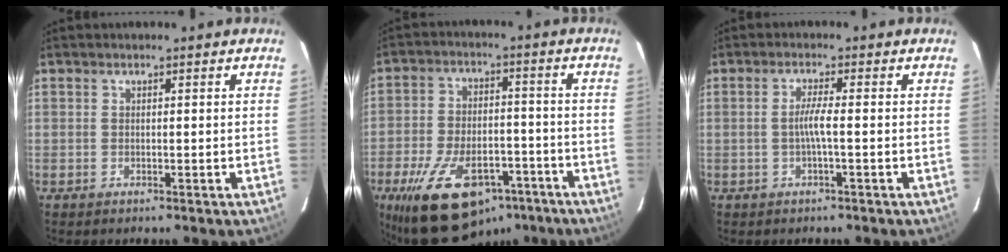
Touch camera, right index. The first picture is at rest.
{"total": 19.9, "force": [-12.4, 10.0, 11.9], "torque": [-0.238, -0.013, -0.183]}
{"total": 2.3, "force": [-0.5, -1.1, 2.0], "torque": [-0.040, -0.004, -0.009]}